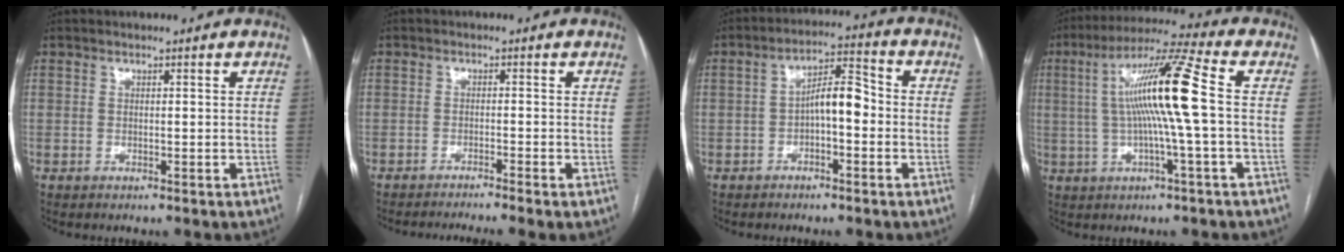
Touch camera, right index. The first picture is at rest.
{"total": 6.0, "force": [-5.0, -1.3, 2.9], "torque": [-0.028, -0.004, -0.074]}
{"total": 6.4, "force": [-1.1, 2.2, 5.9], "torque": [-0.100, 0.029, -0.019]}
{"total": 13.3, "force": [0.7, -0.8, 13.2], "torque": [-0.239, 0.017, 0.008]}